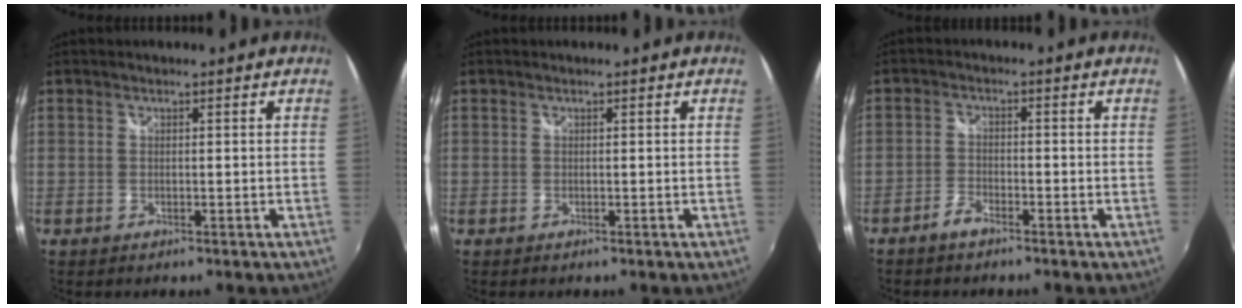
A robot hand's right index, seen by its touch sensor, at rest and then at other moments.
{"total": 0.0}
{"total": 2.8, "force": [-2.3, 0.9, 1.1], "torque": [-0.038, 0.003, -0.049]}